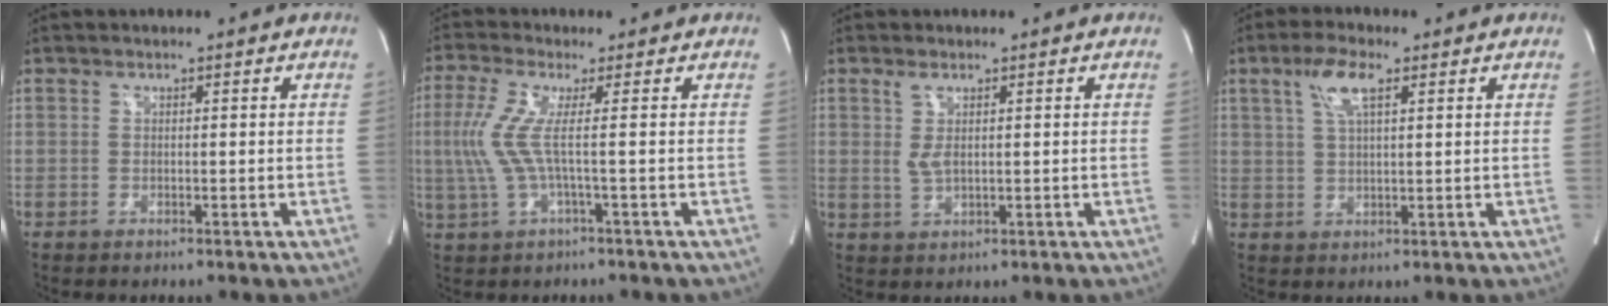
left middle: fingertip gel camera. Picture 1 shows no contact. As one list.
[{"total": 6.0, "force": [0.1, -0.2, 6.0], "torque": [-0.152, 0.003, -0.003]}, {"total": 2.5, "force": [0.7, 0.7, 2.3], "torque": [-0.054, -0.001, 0.022]}, {"total": 5.4, "force": [2.6, 1.2, 4.6], "torque": [-0.097, 0.010, 0.051]}]